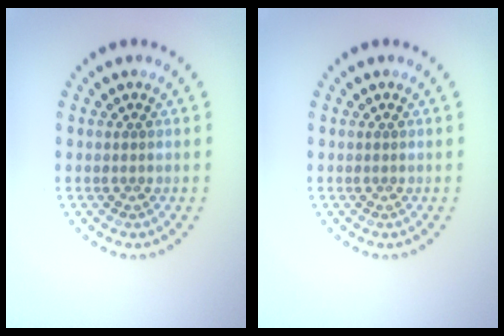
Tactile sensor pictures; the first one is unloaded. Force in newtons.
{"total": 0.0}